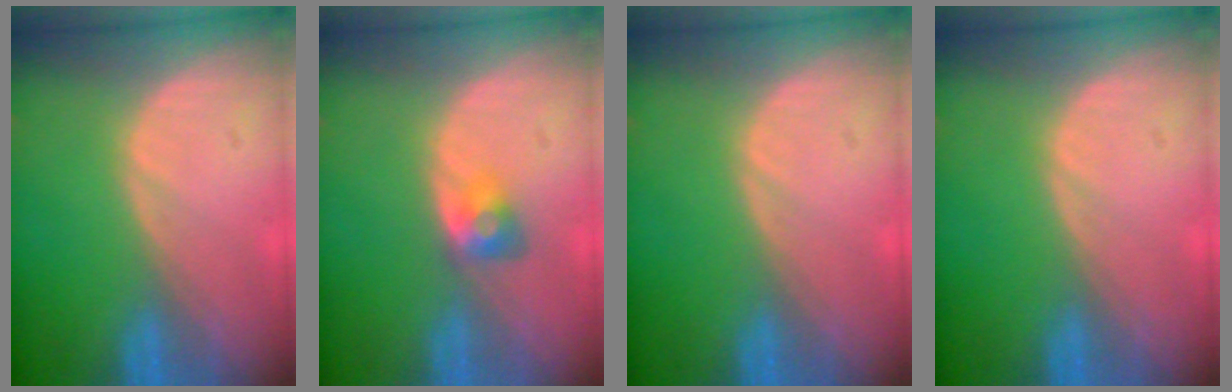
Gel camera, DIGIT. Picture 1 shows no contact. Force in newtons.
{"total": 2.9, "press": 2.5, "slide": 1.6}
{"total": 0.0}
{"total": 0.0}